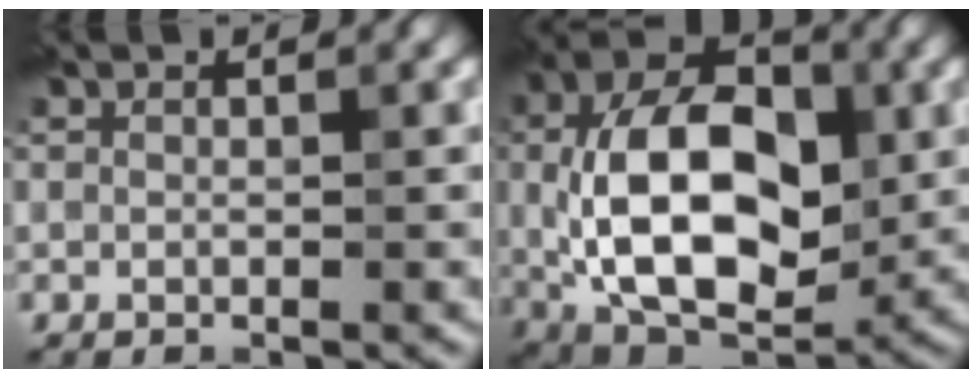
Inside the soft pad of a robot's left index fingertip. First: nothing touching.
{"total": 13.3, "force": [0.0, 8.0, 10.6], "torque": [-0.189, 0.006, -0.001]}